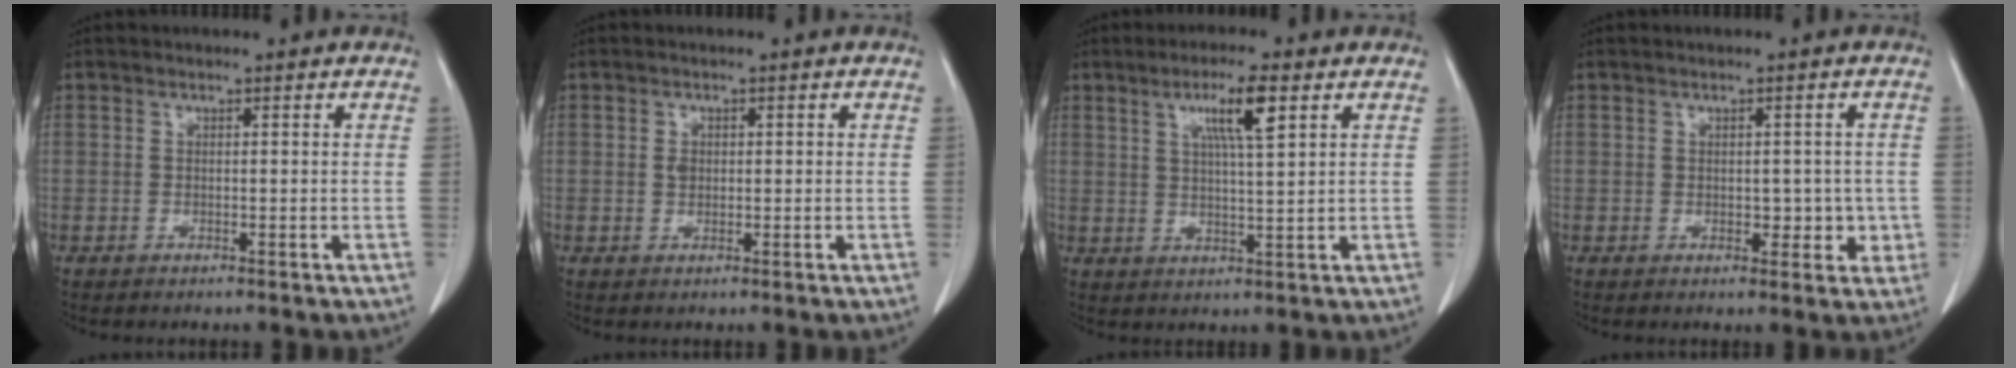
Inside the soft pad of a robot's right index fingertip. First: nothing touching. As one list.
[{"total": 2.0, "force": [0.1, 1.6, 1.2], "torque": [-0.024, 0.006, 0.004]}, {"total": 7.2, "force": [3.2, 0.7, 6.4], "torque": [-0.115, 0.003, 0.056]}, {"total": 4.9, "force": [-0.7, 3.0, 3.8], "torque": [-0.042, 0.013, 0.000]}]